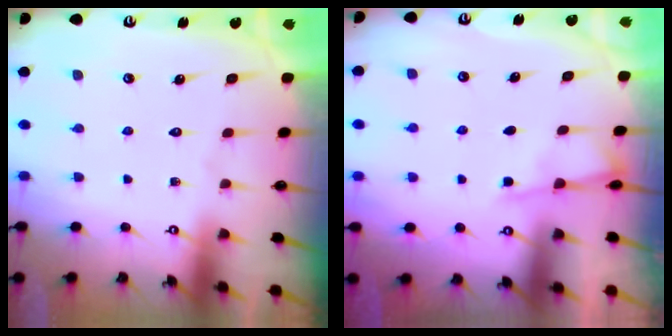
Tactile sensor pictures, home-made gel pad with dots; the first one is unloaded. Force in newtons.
{"total": 2.7, "press": 2.6, "slide": 0.4}